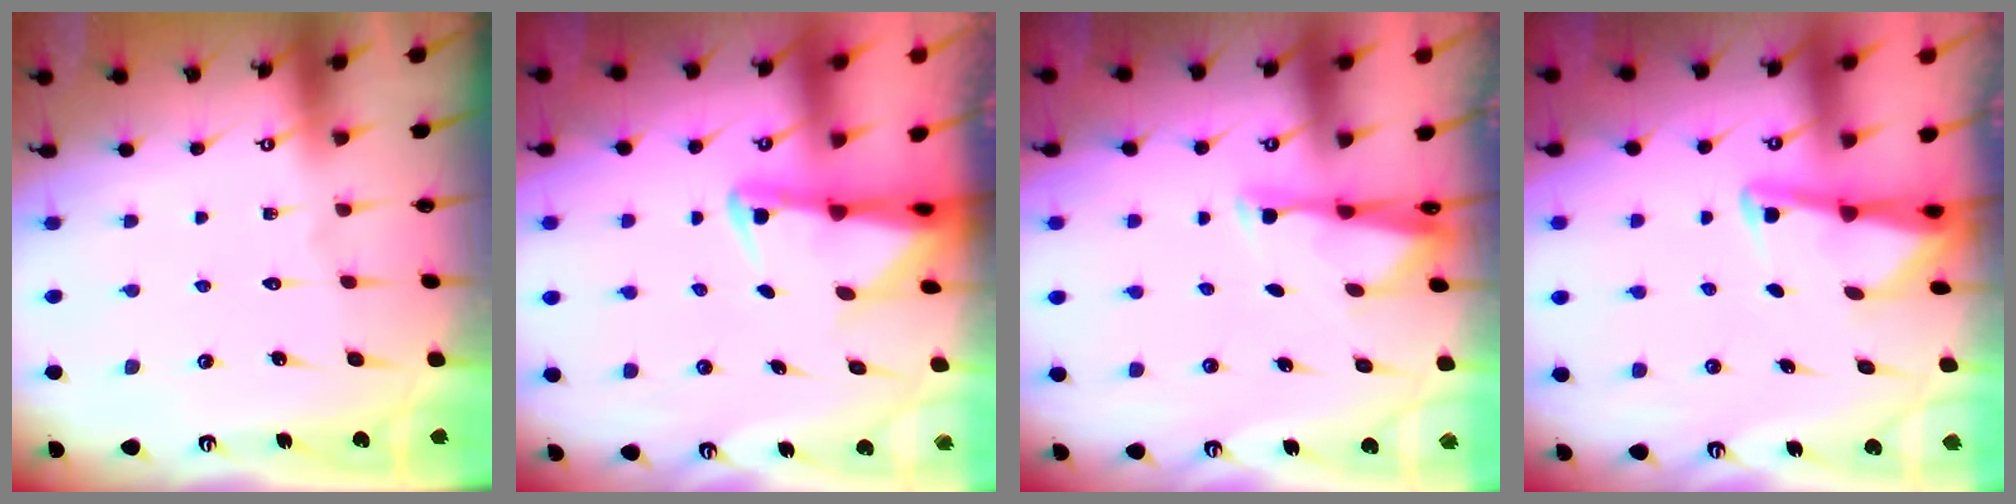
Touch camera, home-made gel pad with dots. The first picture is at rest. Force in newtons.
{"total": 2.9, "press": 2.8, "slide": 0.6}
{"total": 2.8, "press": 2.8, "slide": 0.5}
{"total": 2.9, "press": 2.9, "slide": 0.3}